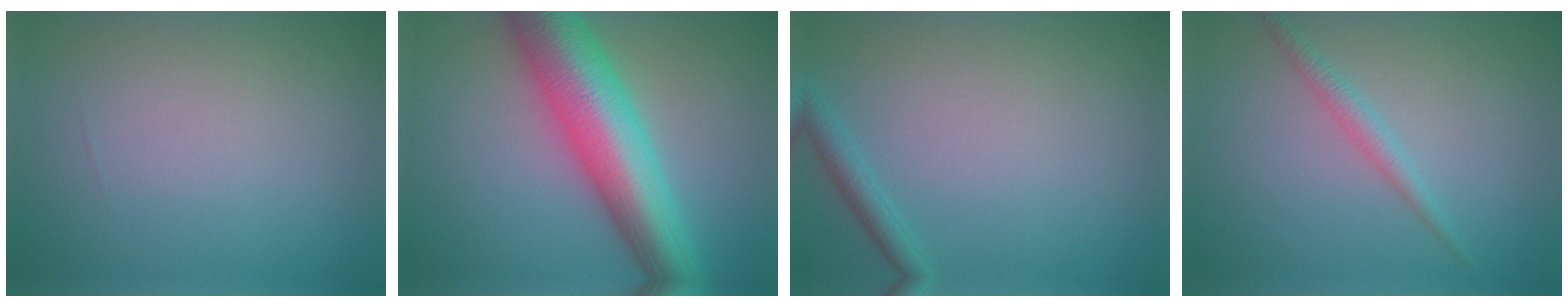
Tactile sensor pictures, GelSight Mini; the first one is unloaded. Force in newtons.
{"total": 11.2, "press": 11.2, "slide": 0.2}
{"total": 1.8, "press": 1.8, "slide": 0.1}
{"total": 1.6, "press": 1.6, "slide": 0.1}